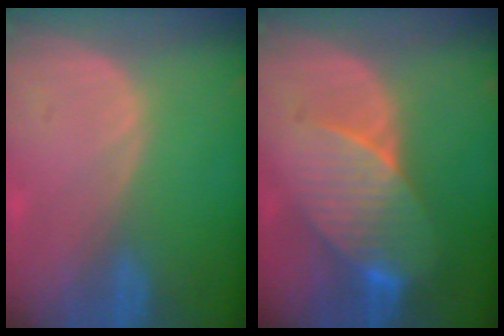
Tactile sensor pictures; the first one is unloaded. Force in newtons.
{"total": 7.9, "press": 7.7, "slide": 1.8}